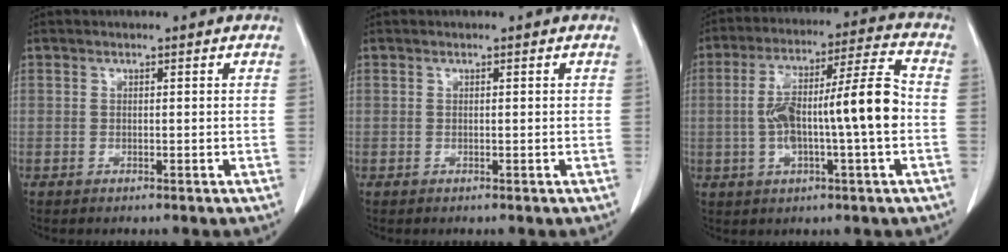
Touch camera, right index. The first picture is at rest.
{"total": 0.0}
{"total": 14.3, "force": [-1.2, 1.3, 14.1], "torque": [-0.245, 0.025, -0.021]}